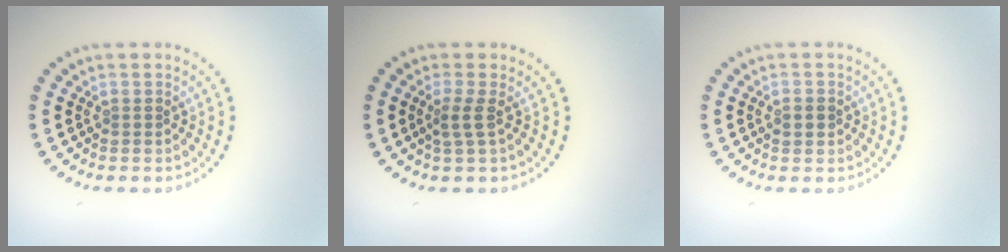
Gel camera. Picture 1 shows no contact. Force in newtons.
{"total": 1.7, "press": 1.2, "slide": 1.3}
{"total": 1.8, "press": 1.8, "slide": 0.2}